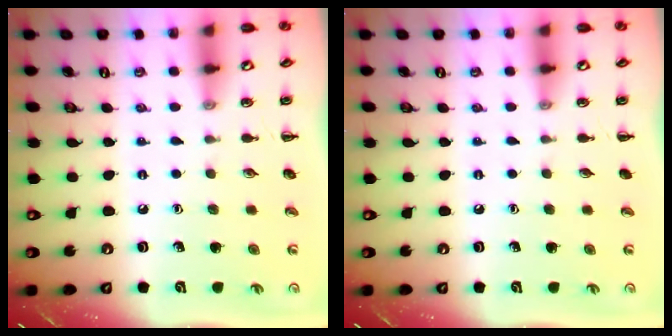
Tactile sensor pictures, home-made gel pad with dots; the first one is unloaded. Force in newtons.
{"total": 0.0}